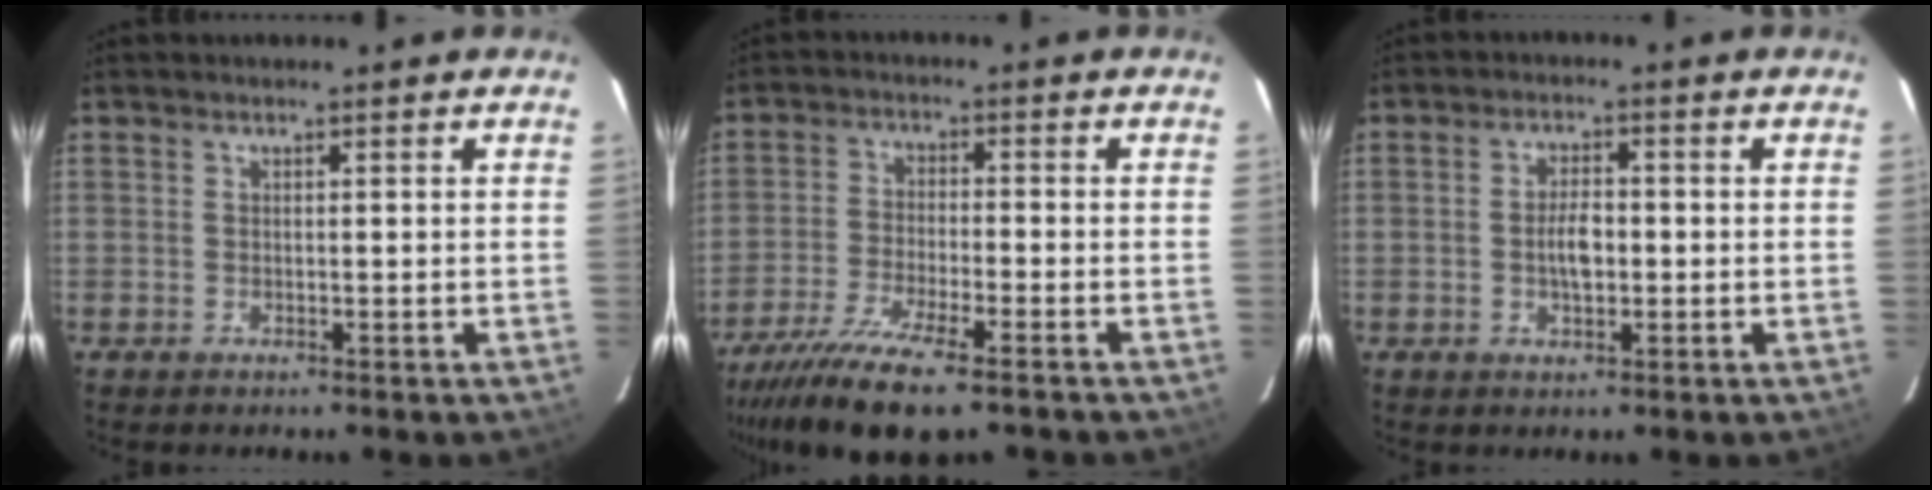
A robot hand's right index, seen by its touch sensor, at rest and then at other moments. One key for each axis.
{"total": 13.5, "fx": -10.0, "fy": 2.7, "fz": 8.7, "tx": -0.191, "ty": -0.041, "tz": -0.183}
{"total": 4.4, "fx": -0.6, "fy": 2.2, "fz": 3.8, "tx": -0.069, "ty": 0.003, "tz": -0.006}